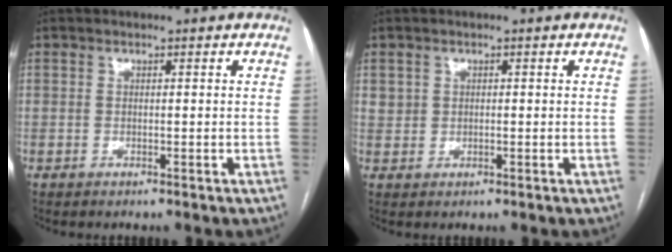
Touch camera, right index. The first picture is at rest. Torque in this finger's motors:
{"motor_torque": [-0.22, 0.16, -0.02, 0.00]}